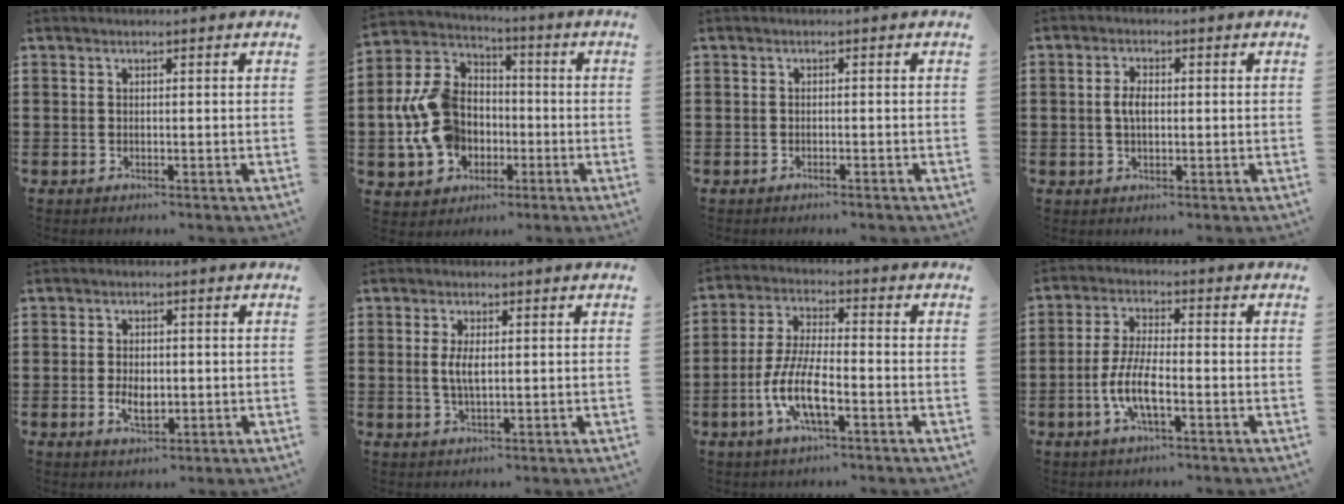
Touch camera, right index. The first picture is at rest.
{"total": 12.0, "force": [-1.8, 9.7, 6.8], "torque": [-0.200, 0.016, -0.038]}
{"total": 0.8, "force": [-0.7, -0.1, 0.1], "torque": [-0.005, -0.001, -0.016]}
{"total": 3.0, "force": [0.1, 1.5, 2.6], "torque": [-0.053, 0.006, -0.001]}
{"total": 3.5, "force": [-0.7, 1.9, 2.9], "torque": [-0.044, -0.001, -0.013]}
{"total": 3.2, "force": [0.2, 1.0, 3.0], "torque": [-0.067, -0.001, 0.000]}
{"total": 8.4, "force": [-3.4, 2.2, 7.4], "torque": [-0.174, -0.017, -0.070]}
{"total": 6.7, "force": [-2.5, 1.7, 6.0], "torque": [-0.140, -0.014, -0.053]}